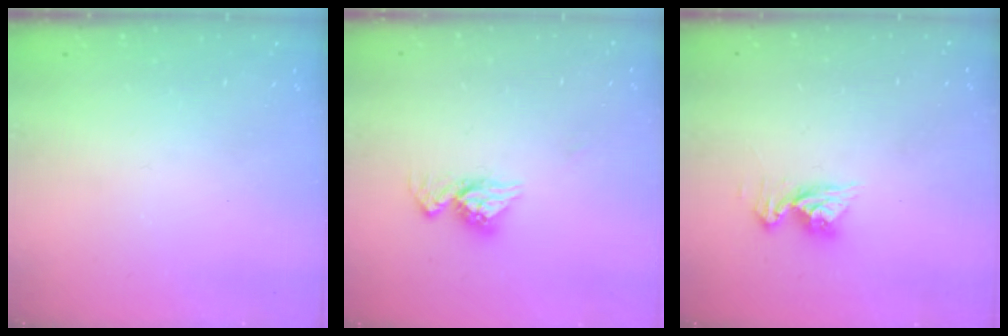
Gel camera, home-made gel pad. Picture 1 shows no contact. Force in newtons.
{"total": 11.1, "press": 11.0, "slide": 0.9}
{"total": 9.6, "press": 9.6, "slide": 1.0}